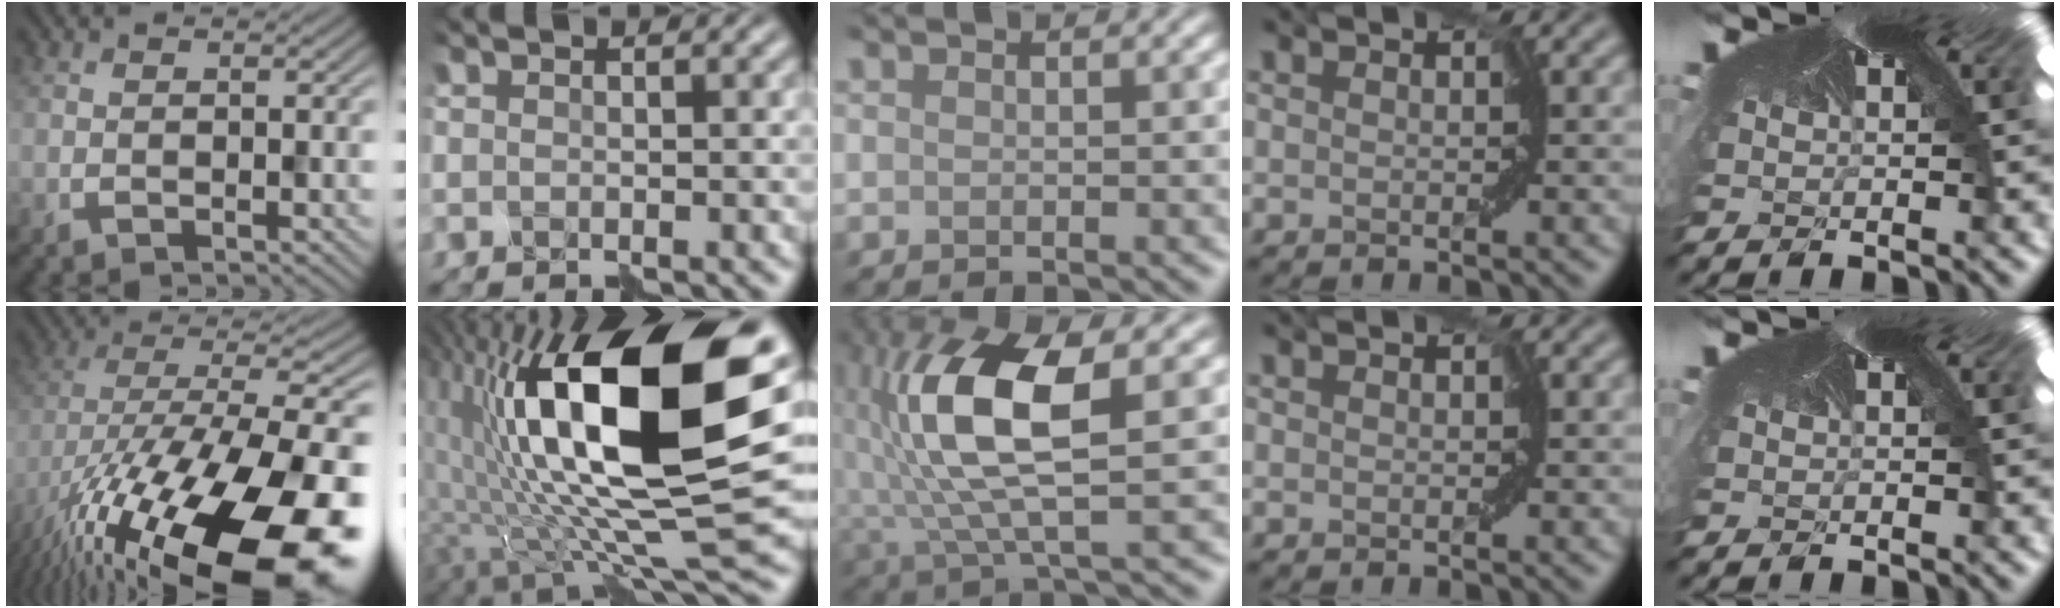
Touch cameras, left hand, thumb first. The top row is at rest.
{"thumb": {"total": 19.1, "force": [-10.0, 7.7, 14.3], "torque": [-0.256, -0.050, -0.134]}, "index": {"total": 18.2, "force": [4.9, 6.2, 16.4], "torque": [-0.283, 0.008, 0.076]}, "middle": {"total": 8.9, "force": [1.7, 2.3, 8.4], "torque": [-0.183, 0.013, 0.035]}}